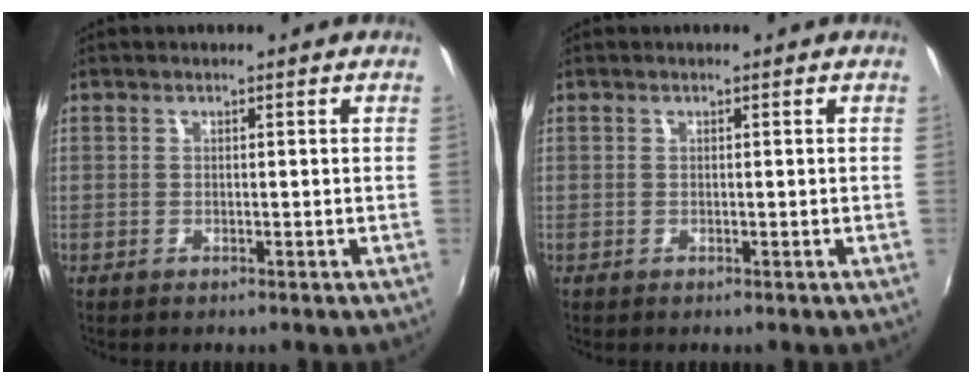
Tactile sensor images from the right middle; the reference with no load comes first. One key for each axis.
{"total": 0.0}